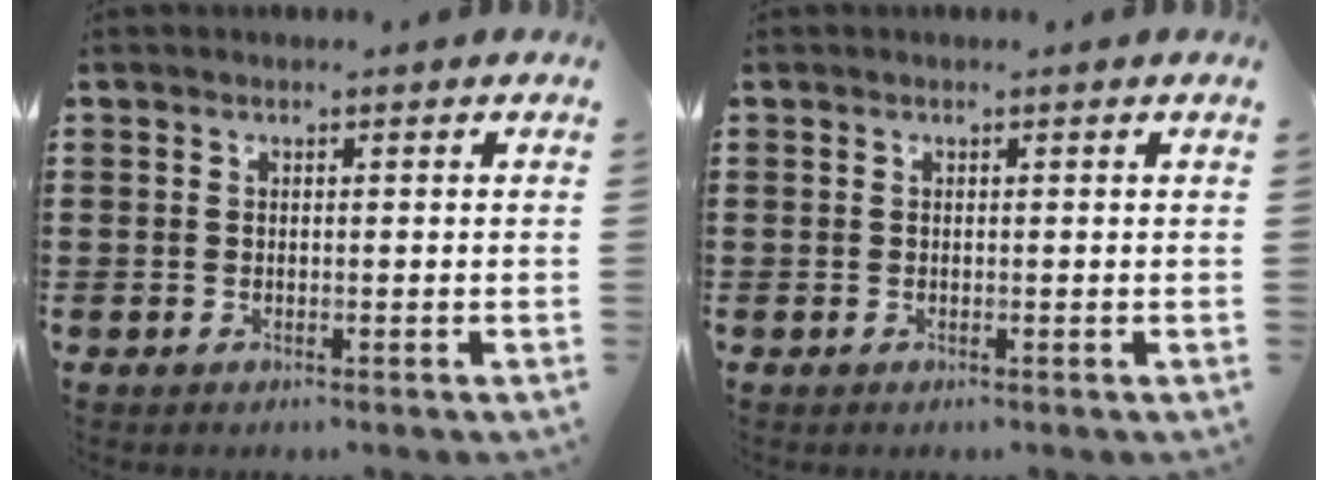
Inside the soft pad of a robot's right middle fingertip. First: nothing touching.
{"total": 0.0}